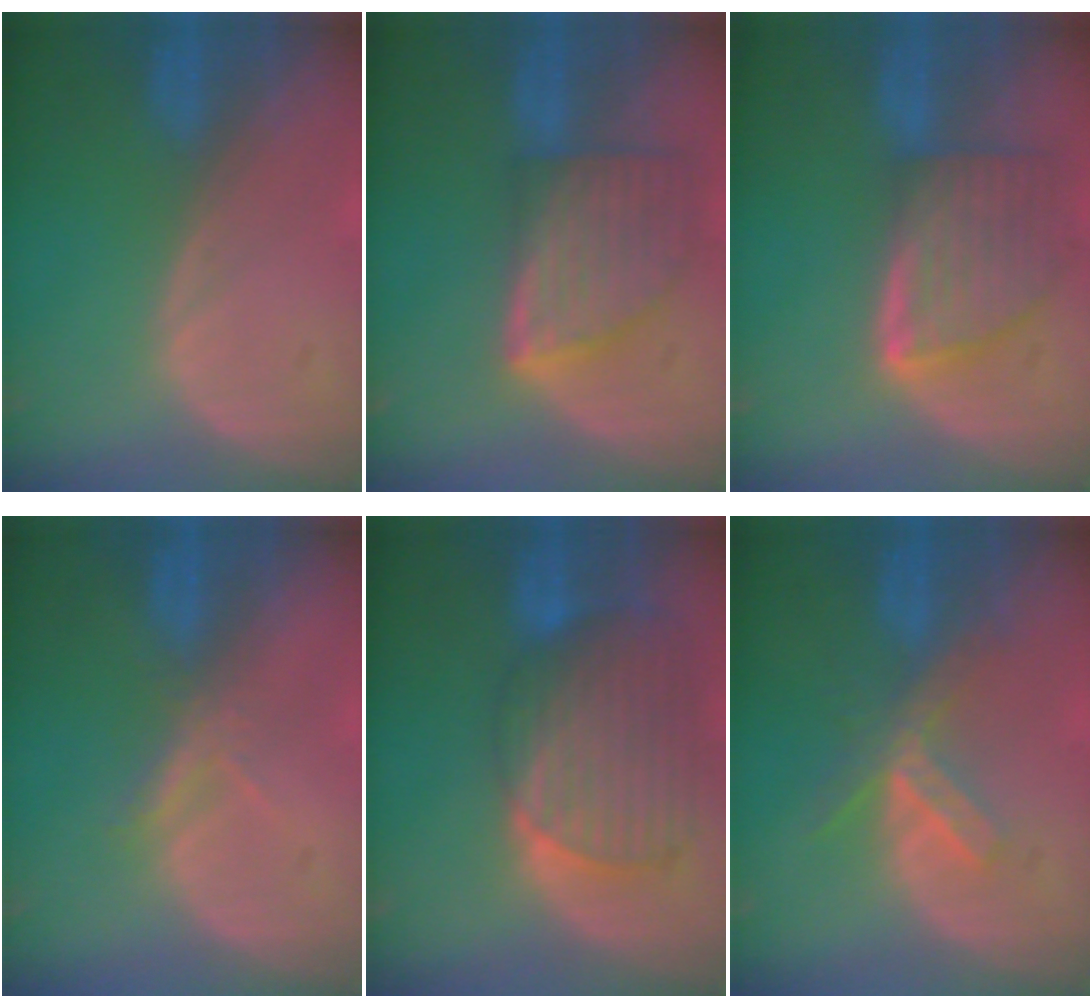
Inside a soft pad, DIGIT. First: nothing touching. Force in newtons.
{"total": 8.2, "press": 7.4, "slide": 3.5}
{"total": 8.1, "press": 7.2, "slide": 3.6}
{"total": 2.3, "press": 2.1, "slide": 0.9}
{"total": 10.4, "press": 8.9, "slide": 5.5}
{"total": 5.1, "press": 5.1, "slide": 0.3}